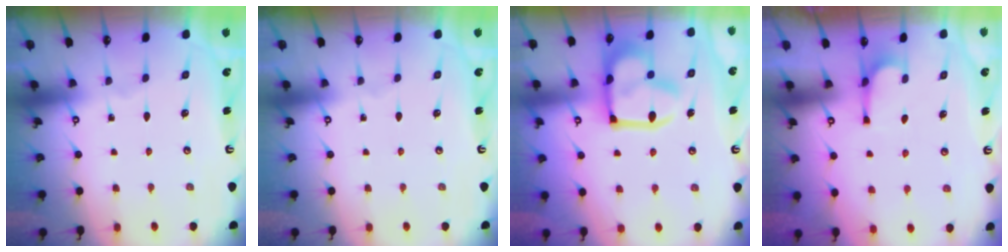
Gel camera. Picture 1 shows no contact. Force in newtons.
{"total": 0.0}
{"total": 16.4, "press": 16.4, "slide": 1.2}
{"total": 2.0, "press": 1.9, "slide": 0.6}